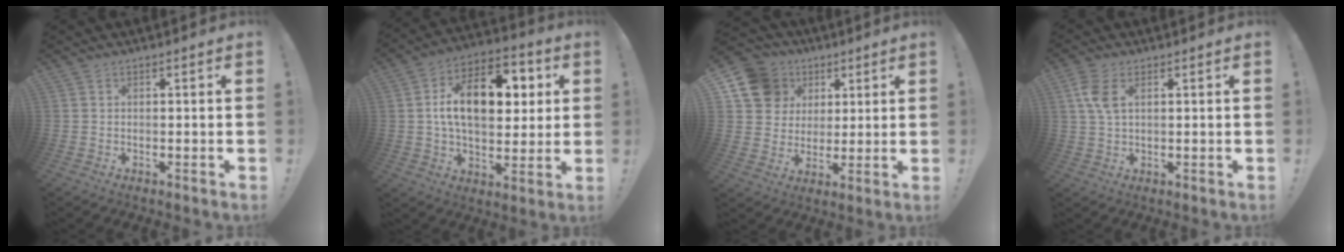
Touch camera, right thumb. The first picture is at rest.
{"total": 17.6, "force": [3.3, 10.7, 13.6], "torque": [-0.203, 0.003, 0.057]}
{"total": 13.8, "force": [5.7, 11.8, 4.5], "torque": [-0.064, -0.027, 0.124]}
{"total": 6.3, "force": [2.0, 3.3, 4.9], "torque": [-0.098, -0.003, 0.037]}